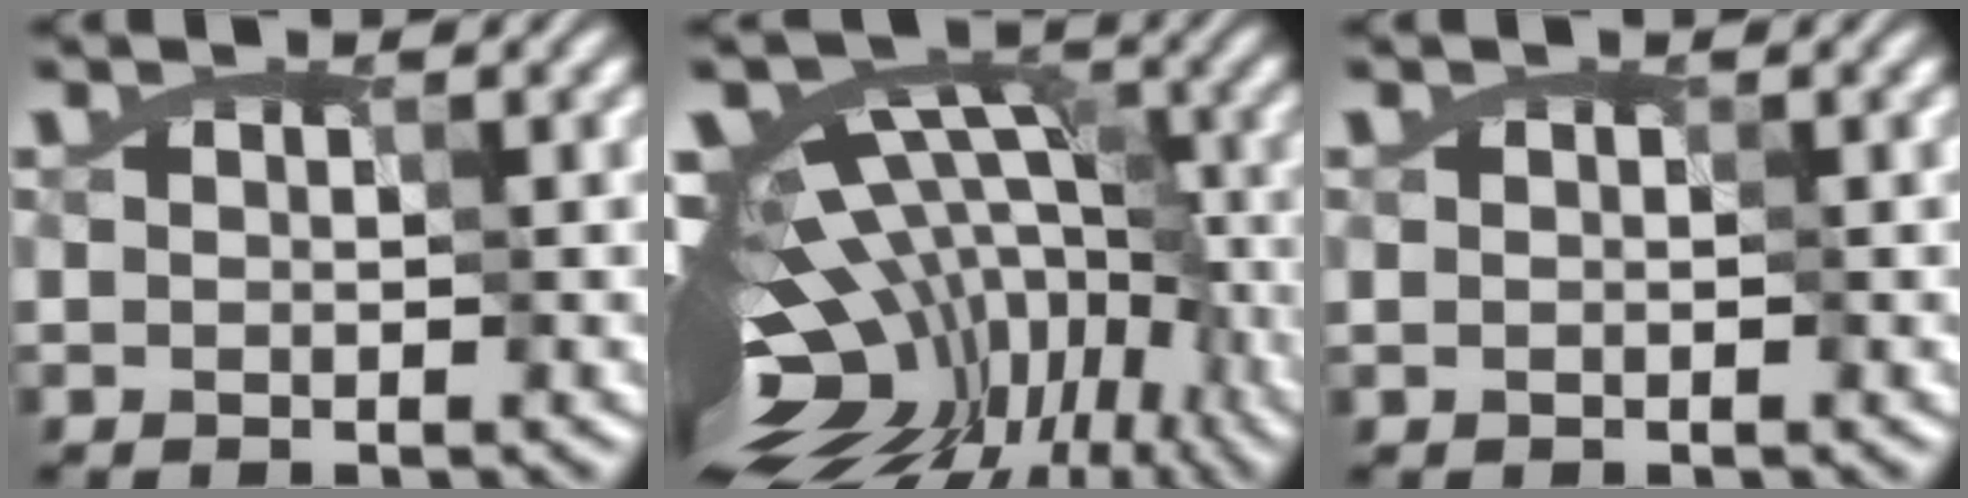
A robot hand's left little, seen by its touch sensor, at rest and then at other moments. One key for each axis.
{"total": 15.7, "fx": -6.5, "fy": 9.3, "fz": 10.8, "tx": -0.172, "ty": 0.013, "tz": -0.072}
{"total": 0.0}